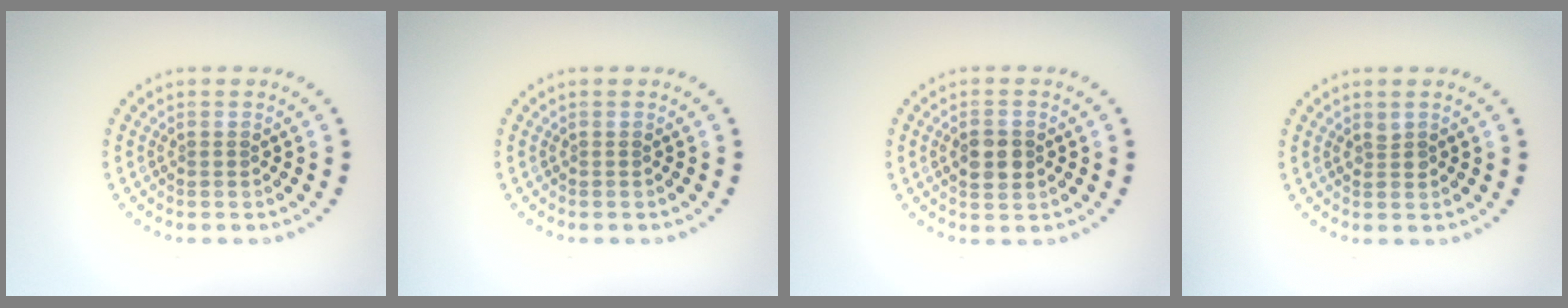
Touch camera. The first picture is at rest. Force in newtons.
{"total": 0.0}
{"total": 3.3, "press": 3.3, "slide": 0.2}
{"total": 0.8, "press": 0.7, "slide": 0.1}